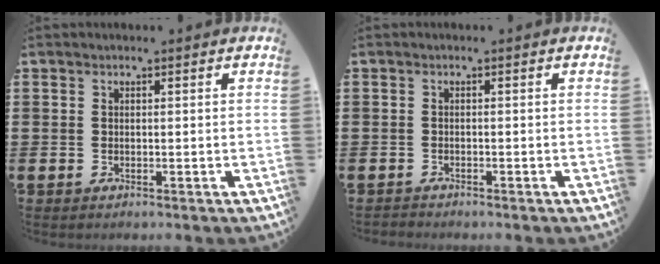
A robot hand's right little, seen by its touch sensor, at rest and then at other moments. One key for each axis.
{"total": 0.5, "fx": -0.5, "fy": 0.1, "fz": -0.1, "tx": -0.001, "ty": -0.002, "tz": -0.011}